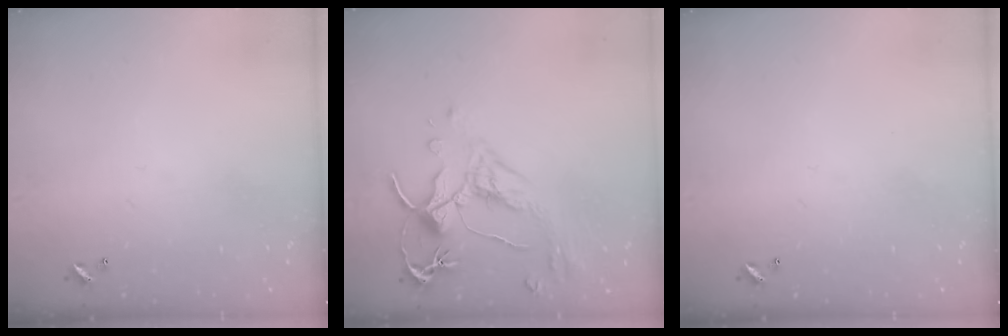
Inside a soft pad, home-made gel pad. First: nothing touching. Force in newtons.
{"total": 2.5, "press": 2.1, "slide": 1.4}
{"total": 0.0}